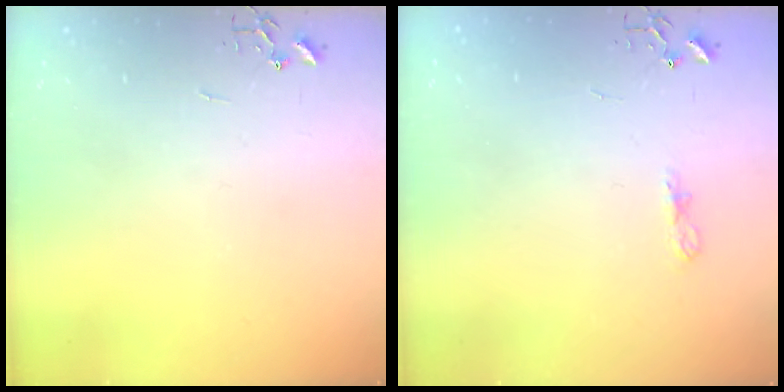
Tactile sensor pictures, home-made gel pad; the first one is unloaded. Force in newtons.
{"total": 6.2, "press": 6.2, "slide": 0.8}